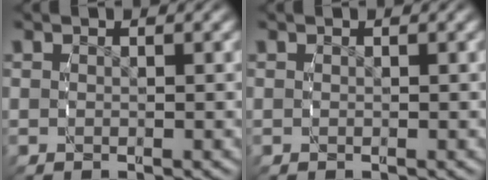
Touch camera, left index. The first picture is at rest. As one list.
[{"total": 0.0}]